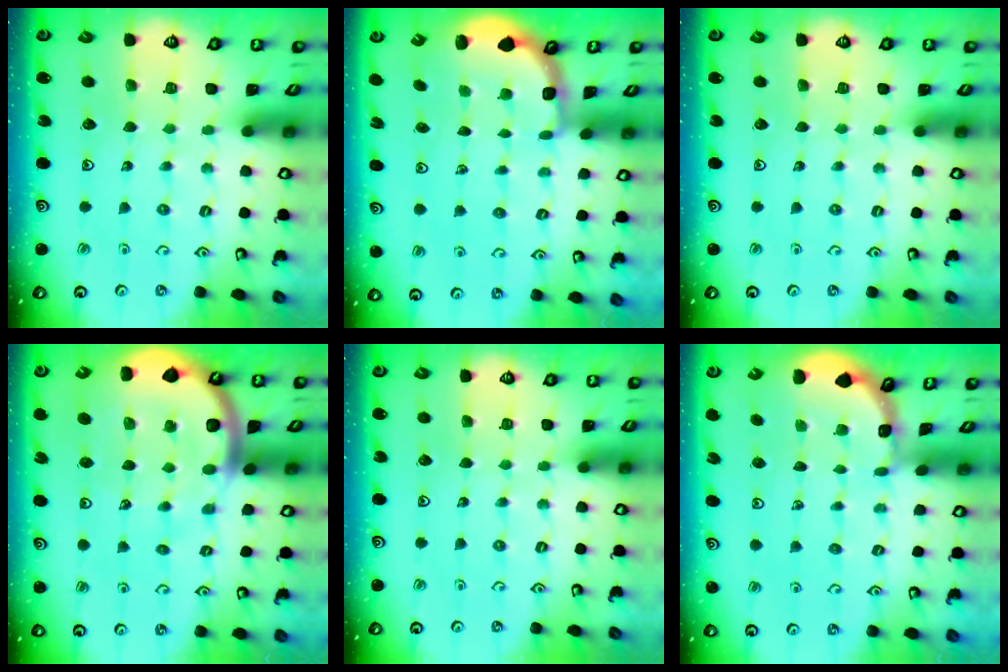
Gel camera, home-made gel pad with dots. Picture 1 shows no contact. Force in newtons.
{"total": 2.3, "press": 1.7, "slide": 1.6}
{"total": 0.0}
{"total": 11.7, "press": 11.6, "slide": 1.4}
{"total": 0.0}
{"total": 1.3, "press": 1.3, "slide": 0.1}